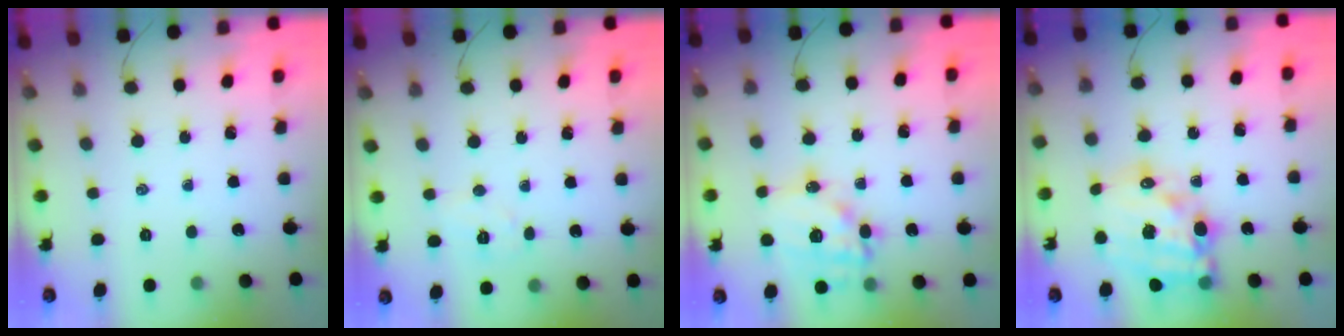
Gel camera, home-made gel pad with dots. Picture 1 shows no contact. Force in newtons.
{"total": 4.0, "press": 3.9, "slide": 0.8}
{"total": 15.6, "press": 15.2, "slide": 3.6}
{"total": 18.4, "press": 18.0, "slide": 3.9}